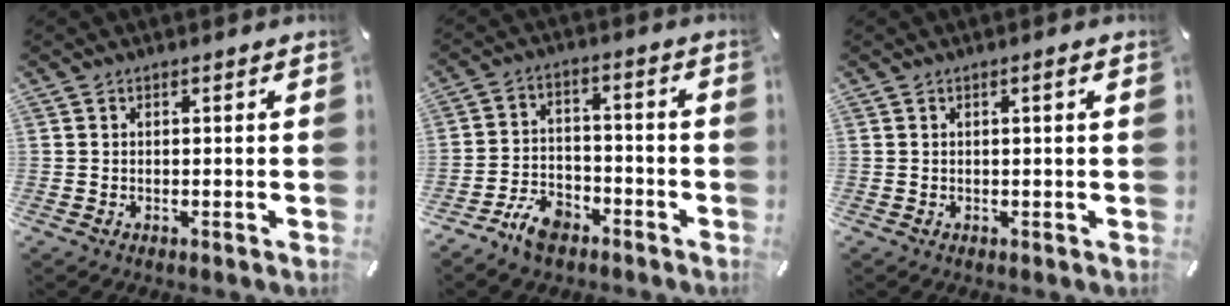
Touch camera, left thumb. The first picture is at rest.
{"total": 8.4, "force": [-5.7, 5.0, 3.6], "torque": [-0.064, 0.040, -0.106]}
{"total": 1.7, "force": [0.2, 0.1, 1.7], "torque": [-0.030, -0.001, 0.003]}